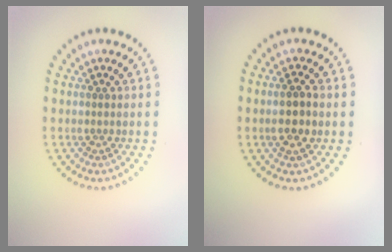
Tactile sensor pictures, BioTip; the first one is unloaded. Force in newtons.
{"total": 2.6, "press": 2.6, "slide": 0.6}